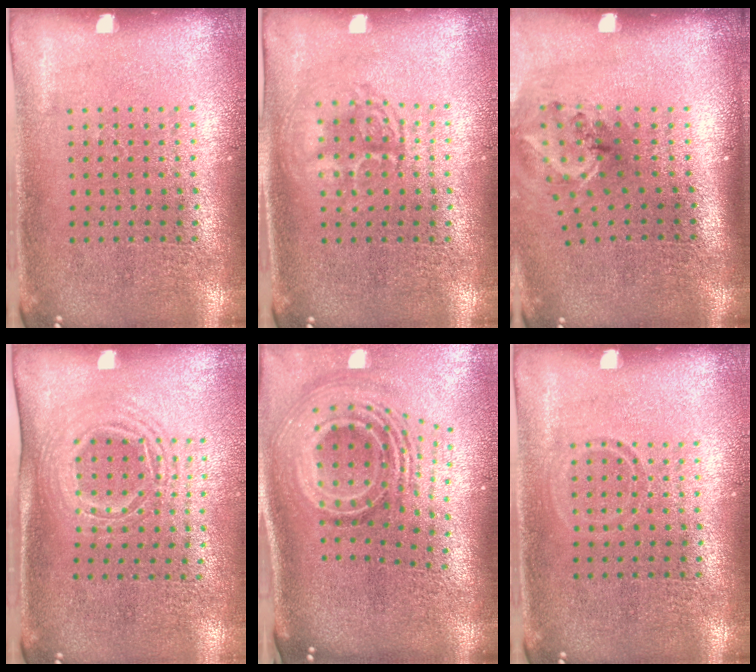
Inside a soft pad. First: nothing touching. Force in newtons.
{"total": 1.3, "press": 1.3, "slide": 0.2}
{"total": 1.4, "press": 1.1, "slide": 0.9}
{"total": 1.6, "press": 1.3, "slide": 1.0}
{"total": 2.6, "press": 1.7, "slide": 2.0}
{"total": 0.8, "press": 0.8, "slide": 0.3}